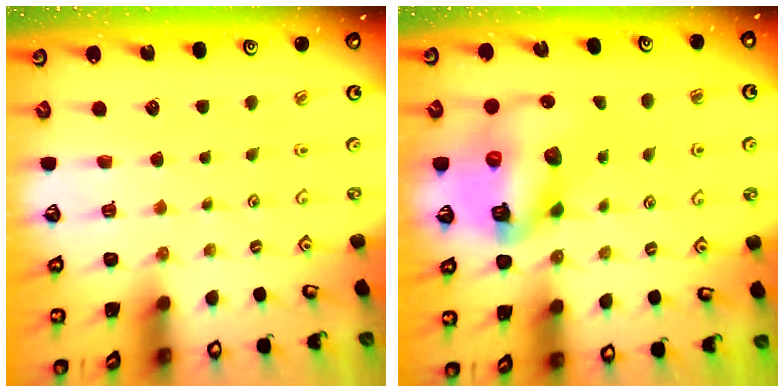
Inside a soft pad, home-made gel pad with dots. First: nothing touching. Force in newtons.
{"total": 15.1, "press": 15.0, "slide": 2.1}